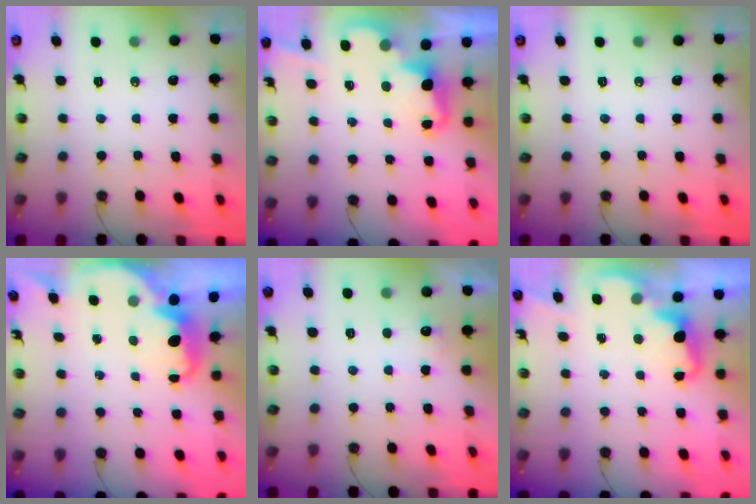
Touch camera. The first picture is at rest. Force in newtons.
{"total": 2.5, "press": 2.4, "slide": 0.5}
{"total": 0.0}
{"total": 2.8, "press": 2.7, "slide": 0.6}
{"total": 7.0, "press": 6.9, "slide": 1.2}
{"total": 2.3, "press": 2.2, "slide": 0.7}